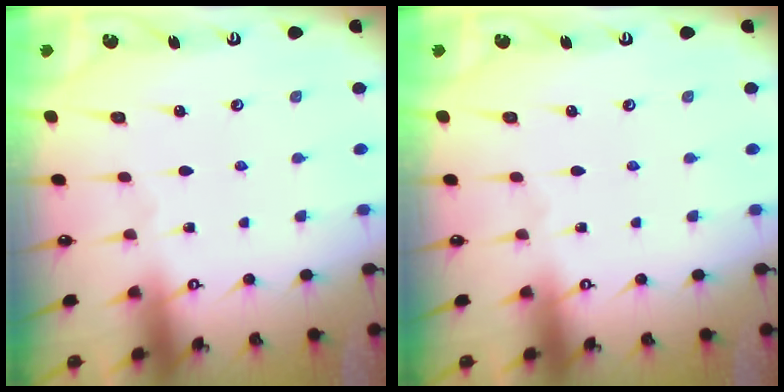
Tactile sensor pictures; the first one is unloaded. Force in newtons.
{"total": 0.0}